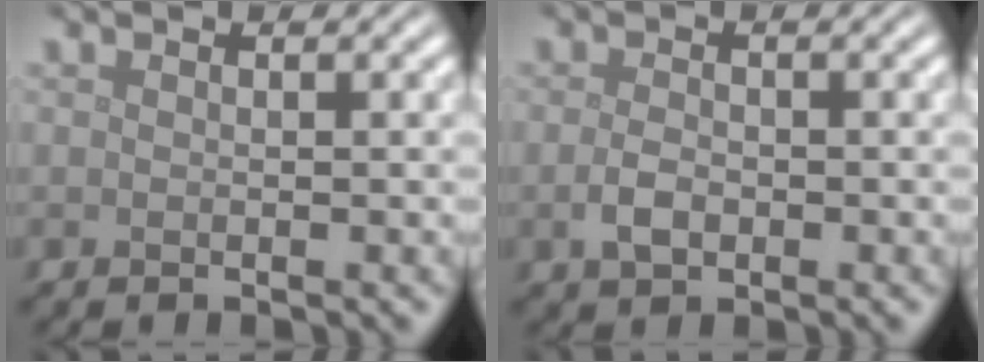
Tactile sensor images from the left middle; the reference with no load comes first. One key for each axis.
{"total": 1.9, "fx": -0.6, "fy": 1.2, "fz": 1.4, "tx": -0.032, "ty": -0.001, "tz": -0.011}